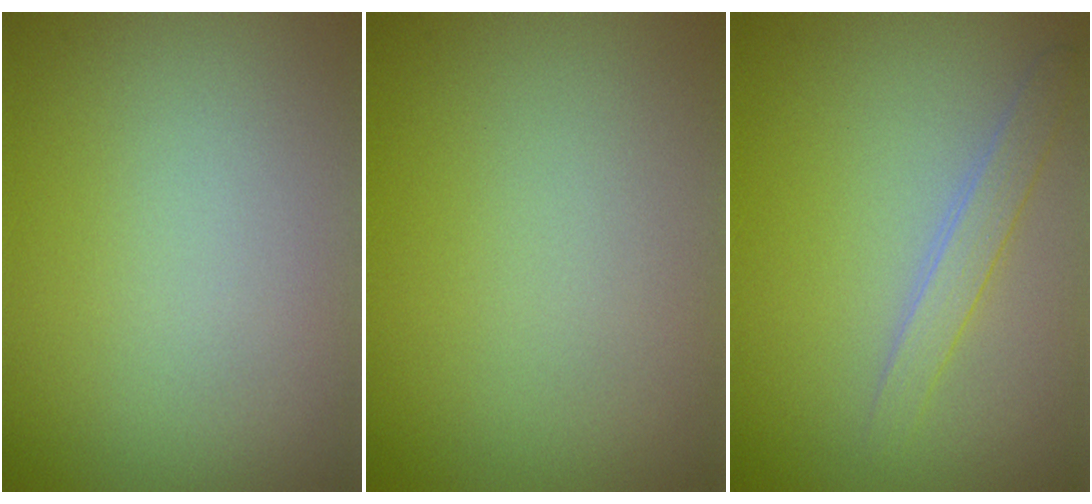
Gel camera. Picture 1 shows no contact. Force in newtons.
{"total": 0.0}
{"total": 1.8, "press": 1.8, "slide": 0.1}